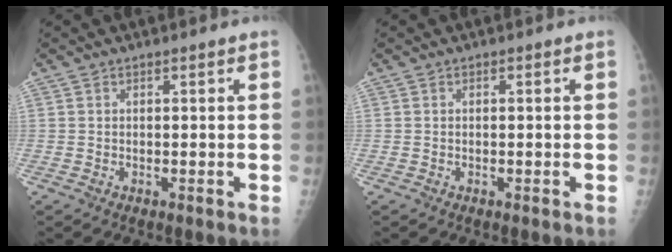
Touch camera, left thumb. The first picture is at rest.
{"total": 0.0}